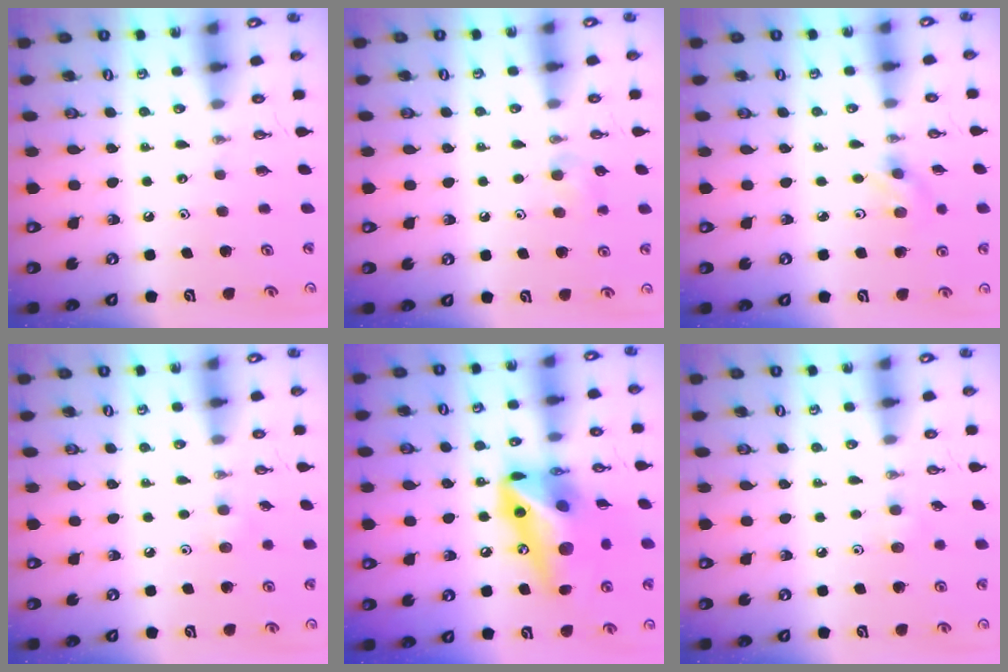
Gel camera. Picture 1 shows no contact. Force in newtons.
{"total": 10.4, "press": 6.7, "slide": 7.9}
{"total": 3.6, "press": 3.3, "slide": 1.4}
{"total": 4.6, "press": 4.5, "slide": 0.9}
{"total": 19.3, "press": 19.0, "slide": 3.2}
{"total": 4.6, "press": 4.5, "slide": 0.9}